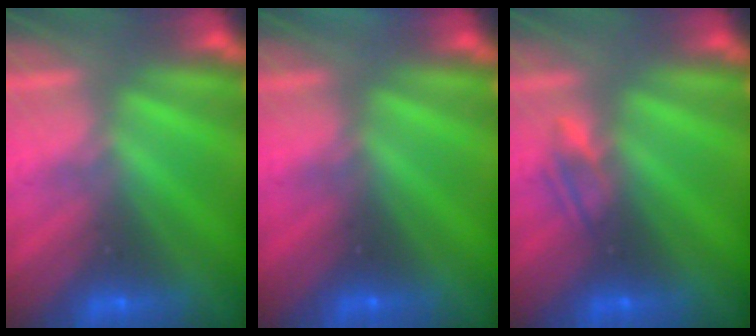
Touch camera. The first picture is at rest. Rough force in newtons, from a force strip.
{"total": 3.4}
{"total": 2.3}